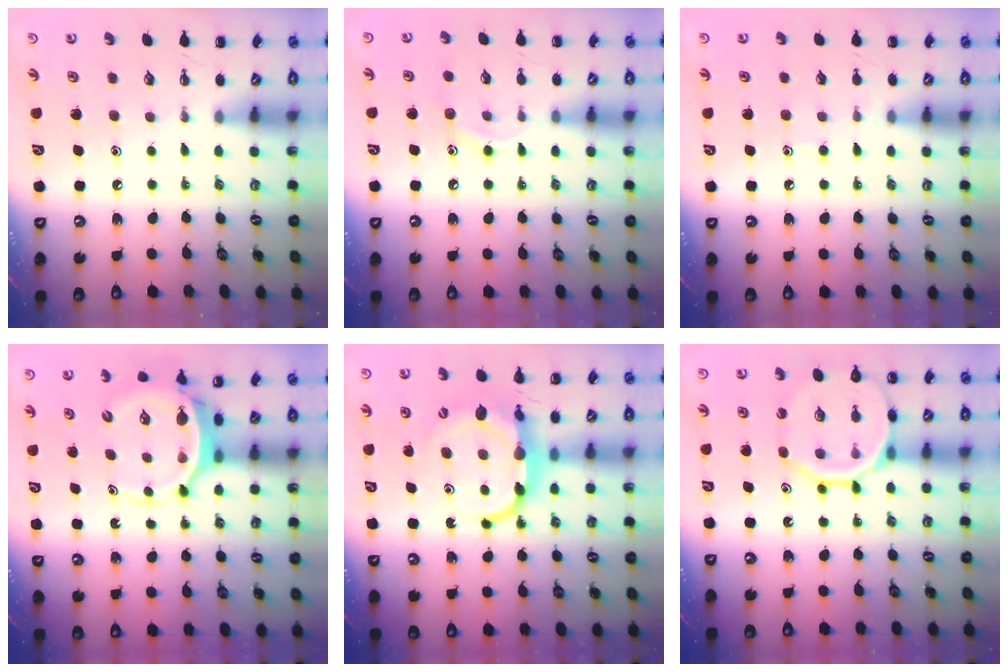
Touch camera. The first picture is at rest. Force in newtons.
{"total": 7.5, "press": 7.4, "slide": 1.2}
{"total": 5.7, "press": 5.3, "slide": 2.1}
{"total": 6.4, "press": 6.4, "slide": 0.6}
{"total": 7.7, "press": 7.6, "slide": 1.2}
{"total": 14.3, "press": 14.1, "slide": 1.8}